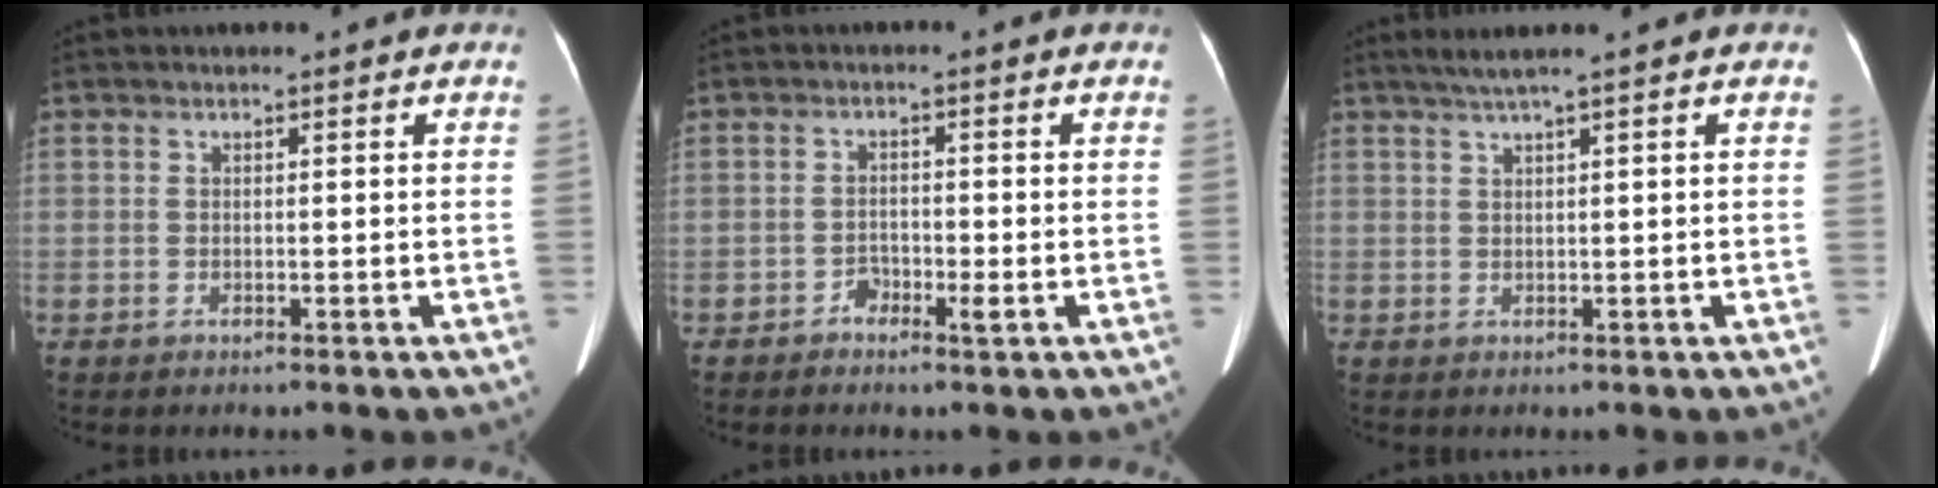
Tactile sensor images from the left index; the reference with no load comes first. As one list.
[{"total": 2.0, "force": [-1.2, 0.7, 1.4], "torque": [-0.020, 0.003, -0.024]}, {"total": 2.4, "force": [1.5, -0.6, 1.8], "torque": [-0.041, 0.001, 0.035]}]